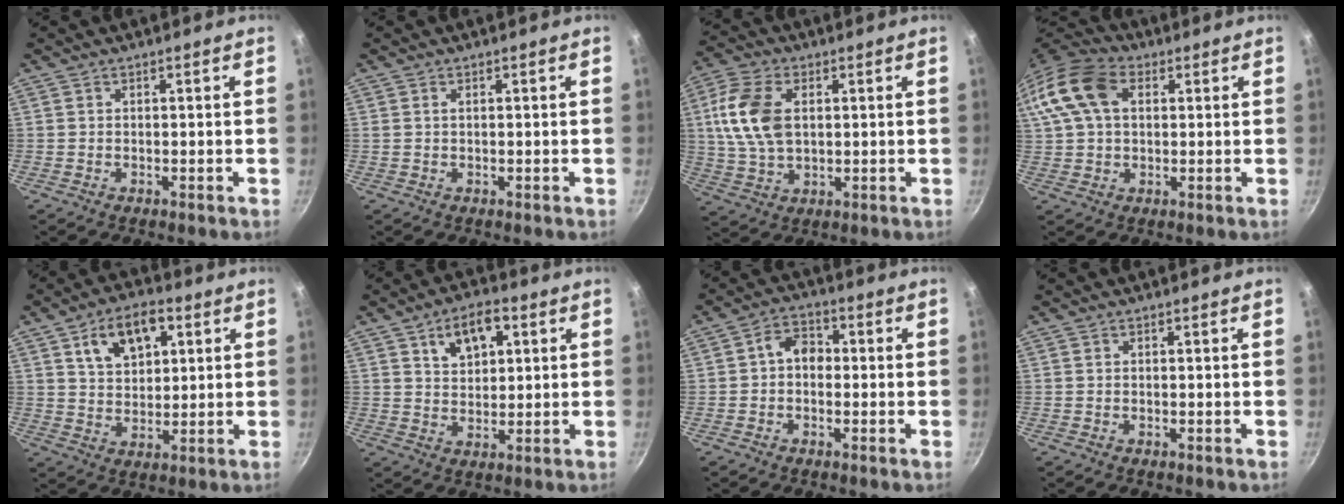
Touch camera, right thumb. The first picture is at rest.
{"total": 0.6, "force": [0.2, 0.4, 0.4], "torque": [-0.008, 0.002, 0.004]}
{"total": 12.5, "force": [2.2, 7.9, 9.5], "torque": [-0.179, 0.003, 0.039]}
{"total": 16.2, "force": [4.6, 10.8, 11.2], "torque": [-0.231, 0.027, 0.070]}
{"total": 11.1, "force": [4.4, 6.8, 7.6], "torque": [-0.098, -0.002, 0.078]}
{"total": 8.9, "force": [3.6, 5.4, 6.1], "torque": [-0.078, -0.001, 0.060]}
{"total": 4.9, "force": [-0.3, 3.7, 3.2], "torque": [-0.035, 0.016, -0.016]}
{"total": 0.0}